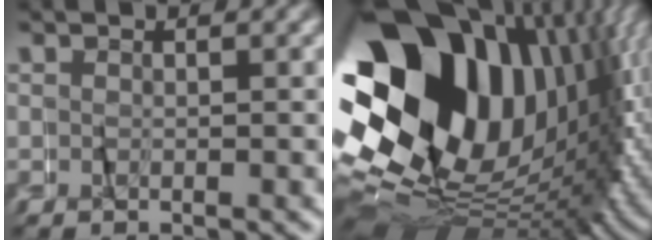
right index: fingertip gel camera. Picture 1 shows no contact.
{"total": 34.4, "force": [-0.2, 23.1, 25.4], "torque": [-0.392, -0.021, 0.003]}